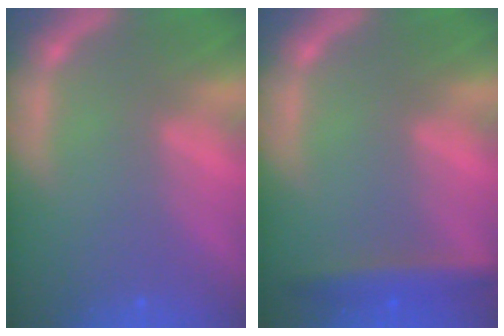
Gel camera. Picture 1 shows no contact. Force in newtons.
{"total": 3.4}